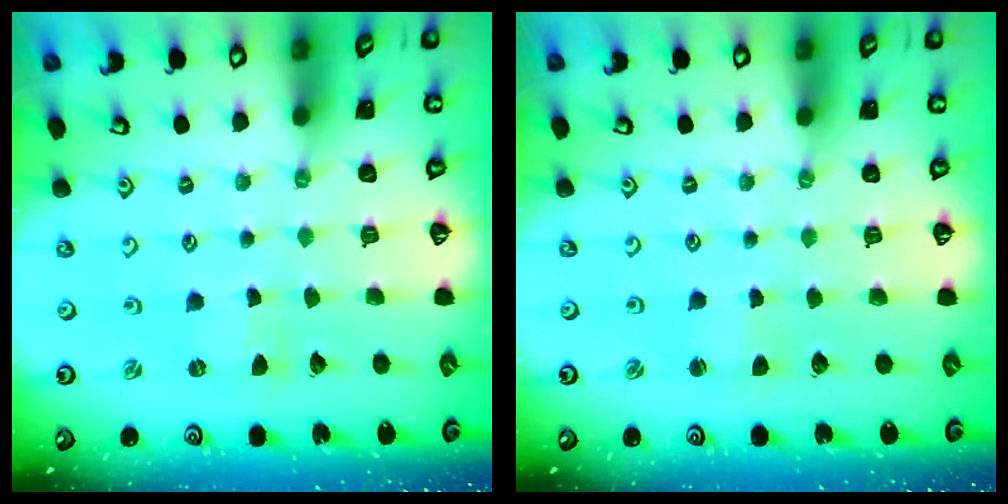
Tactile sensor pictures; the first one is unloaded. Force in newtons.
{"total": 1.9, "press": 1.9, "slide": 0.4}